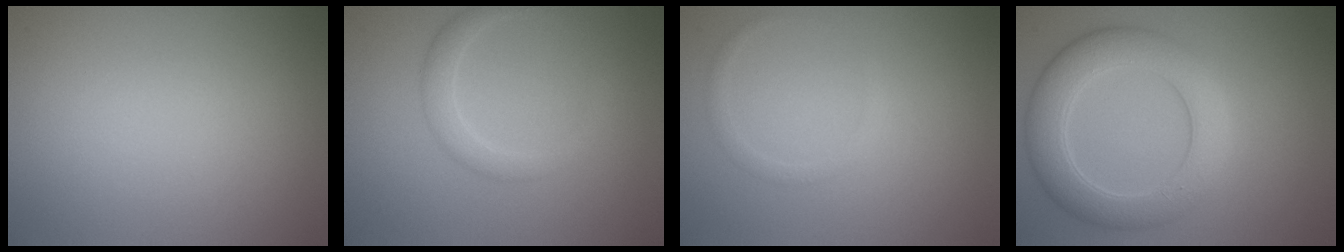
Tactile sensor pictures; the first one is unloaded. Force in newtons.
{"total": 2.1, "press": 2.1, "slide": 0.1}
{"total": 0.9, "press": 0.9, "slide": 0.1}
{"total": 5.9, "press": 5.9, "slide": 0.2}